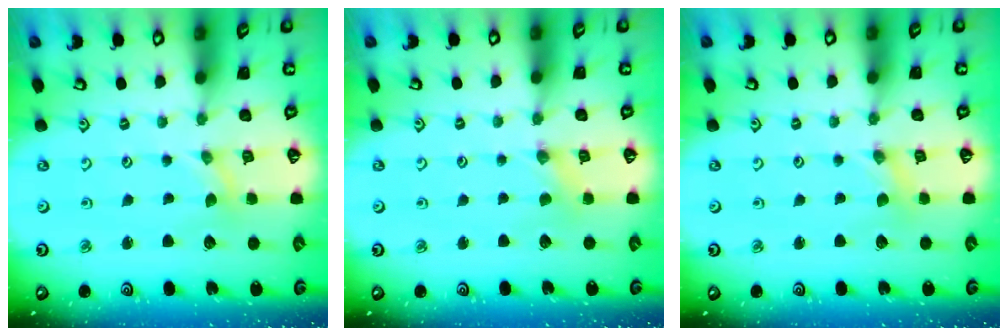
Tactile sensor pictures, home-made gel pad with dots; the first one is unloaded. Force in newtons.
{"total": 0.7, "press": 0.6, "slide": 0.1}
{"total": 0.0}